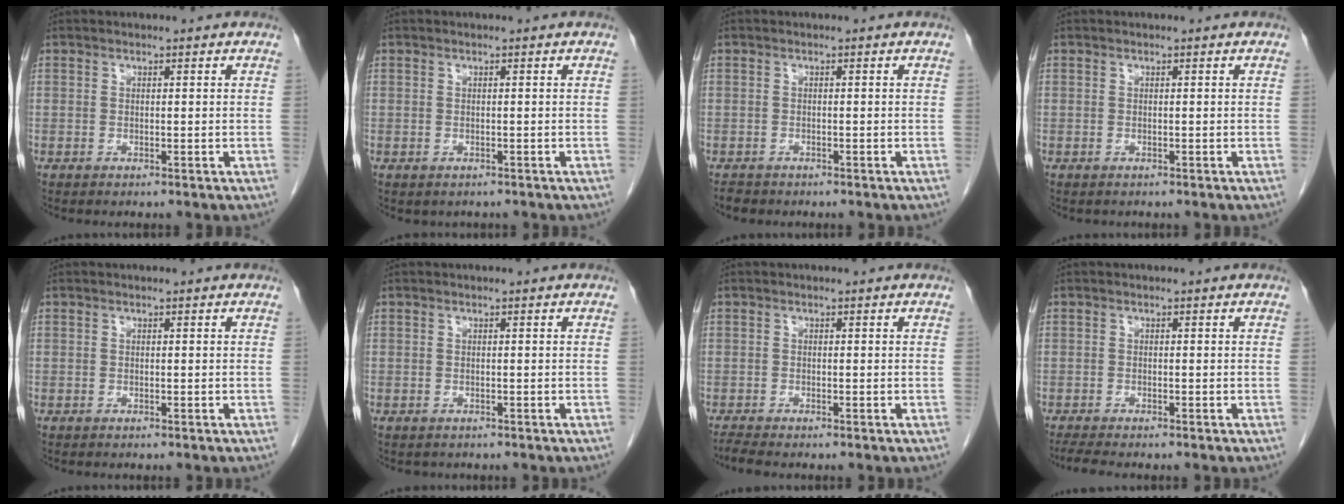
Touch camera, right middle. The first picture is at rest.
{"total": 0.9, "force": [-0.6, 0.6, 0.1], "torque": [-0.004, 0.002, -0.006]}
{"total": 1.5, "force": [-1.4, 0.7, 0.2], "torque": [-0.009, -0.001, -0.022]}
{"total": 0.0}
{"total": 0.0}
{"total": 0.8, "force": [-0.6, 0.5, 0.0], "torque": [-0.007, 0.002, -0.009]}
{"total": 1.5, "force": [-1.4, -0.3, 0.4], "torque": [-0.016, -0.007, -0.030]}
{"total": 3.4, "force": [-3.0, 0.2, 1.7], "torque": [-0.030, -0.010, -0.048]}